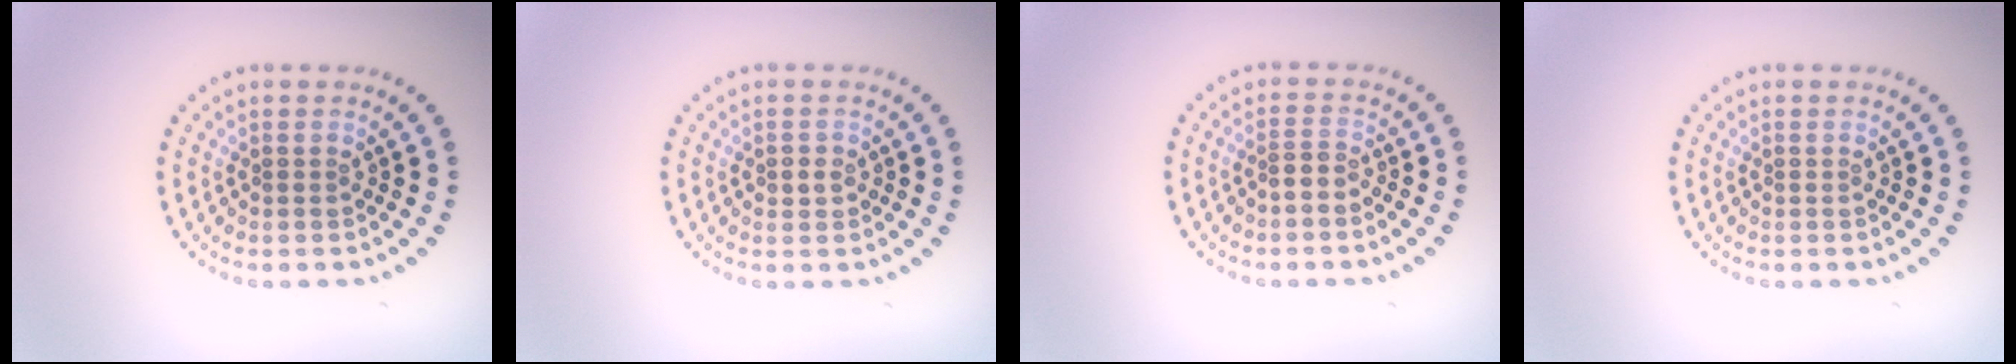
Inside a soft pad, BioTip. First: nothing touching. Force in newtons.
{"total": 1.1, "press": 1.1, "slide": 0.3}
{"total": 1.4, "press": 1.2, "slide": 0.8}
{"total": 0.0}